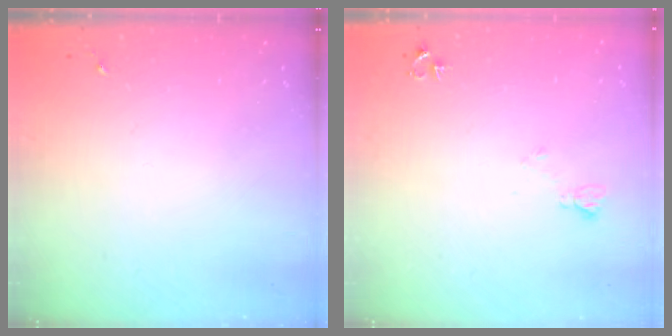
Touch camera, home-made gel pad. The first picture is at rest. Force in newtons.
{"total": 6.2, "press": 6.1, "slide": 1.2}